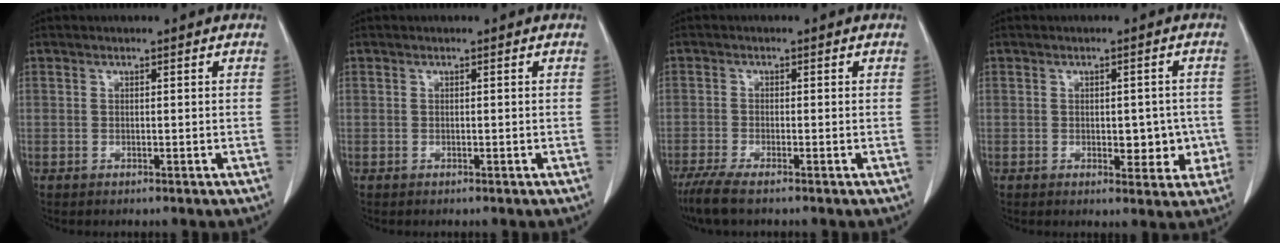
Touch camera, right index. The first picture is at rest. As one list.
[{"total": 0.0}, {"total": 4.6, "force": [-2.7, 1.2, 3.4], "torque": [-0.080, -0.011, -0.053]}, {"total": 6.6, "force": [-1.0, 3.6, 5.5], "torque": [-0.058, 0.011, -0.005]}]